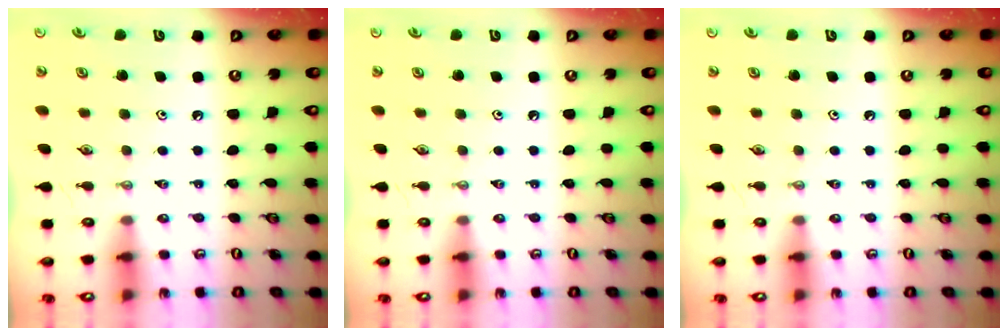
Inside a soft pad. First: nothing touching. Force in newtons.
{"total": 0.0}
{"total": 0.0}